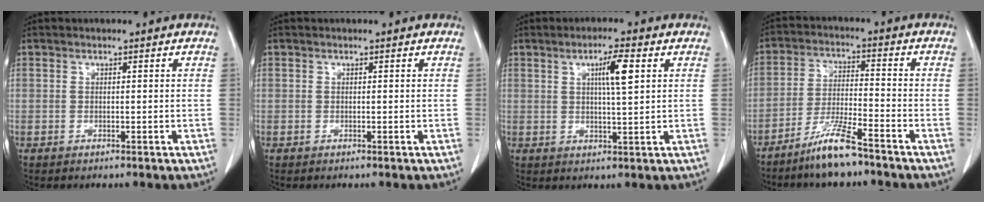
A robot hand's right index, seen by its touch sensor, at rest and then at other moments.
{"total": 0.0}
{"total": 5.3, "force": [1.8, 0.2, 4.9], "torque": [-0.083, 0.000, 0.029]}
{"total": 7.7, "force": [-6.0, 0.3, 4.8], "torque": [-0.098, -0.019, -0.118]}